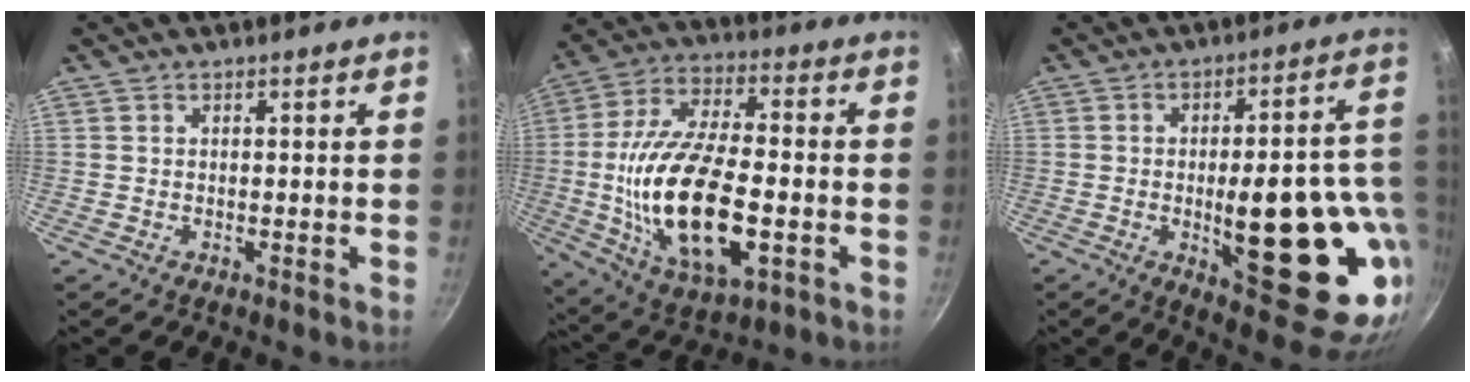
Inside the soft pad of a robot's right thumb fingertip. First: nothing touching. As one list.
[{"total": 22.8, "force": [-4.0, 10.6, 19.8], "torque": [-0.370, 0.013, -0.068]}, {"total": 25.2, "force": [-4.5, 9.2, 23.1], "torque": [-0.263, 0.002, -0.048]}]